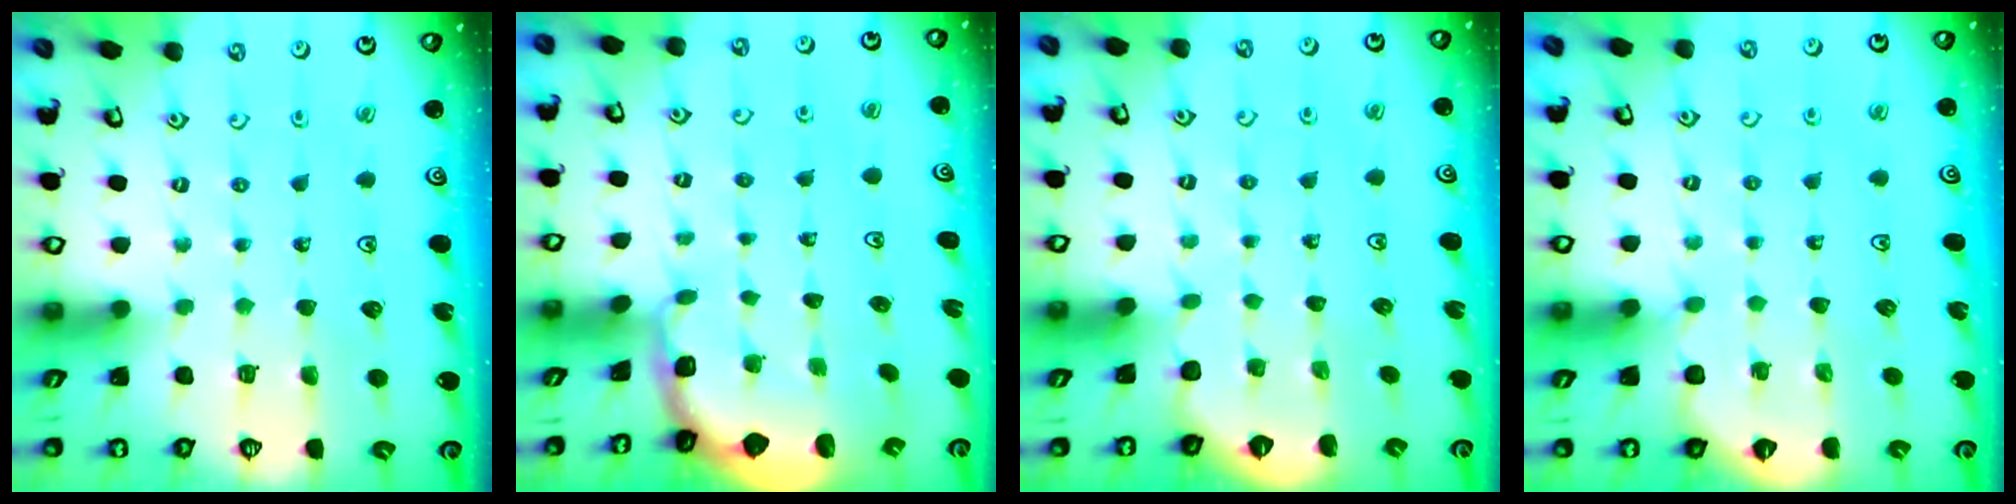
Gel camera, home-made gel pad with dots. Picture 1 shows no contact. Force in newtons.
{"total": 1.2, "press": 1.2, "slide": 0.2}
{"total": 1.4, "press": 1.4, "slide": 0.1}
{"total": 4.5, "press": 4.5, "slide": 0.3}